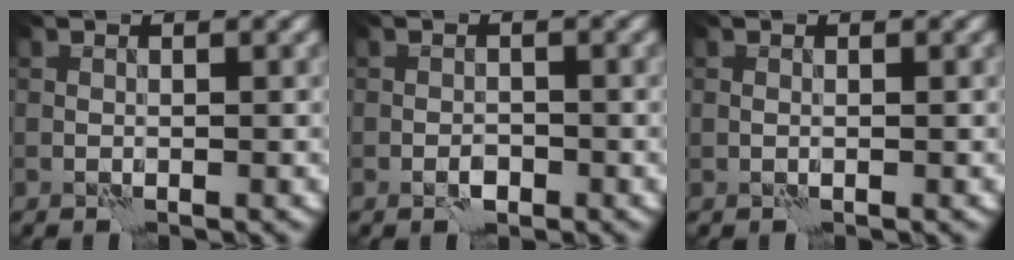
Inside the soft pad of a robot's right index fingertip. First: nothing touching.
{"total": 1.3, "force": [-0.9, 0.6, 0.7], "torque": [-0.010, 0.003, -0.016]}
{"total": 0.0}